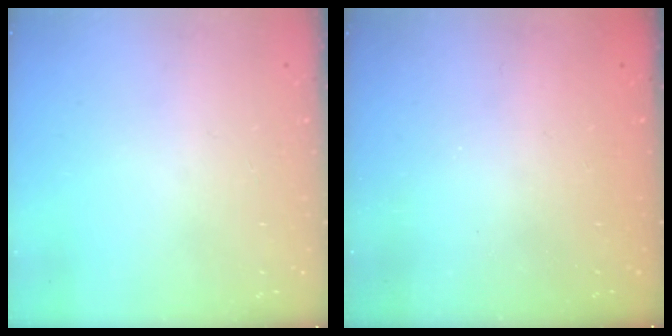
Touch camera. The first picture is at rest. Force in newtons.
{"total": 2.3, "press": 2.2, "slide": 0.7}